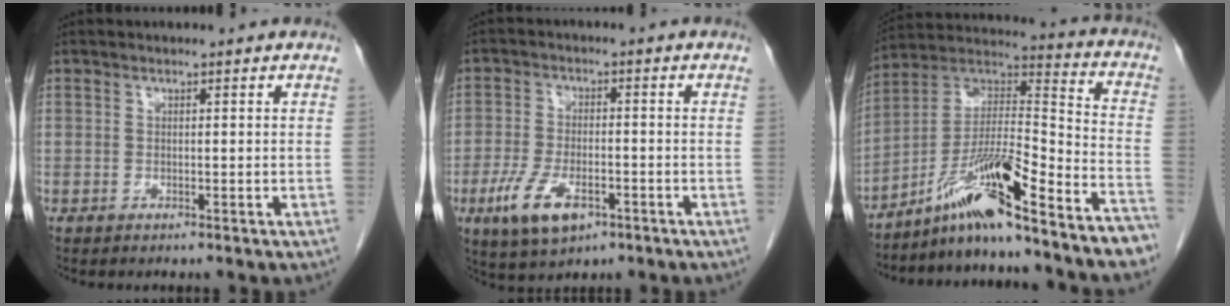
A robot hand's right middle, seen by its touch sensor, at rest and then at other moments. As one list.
[{"total": 8.2, "force": [-4.0, 3.6, 6.2], "torque": [-0.134, -0.010, -0.063]}, {"total": 17.4, "force": [-13.5, 0.4, 10.9], "torque": [-0.182, 0.034, -0.229]}]